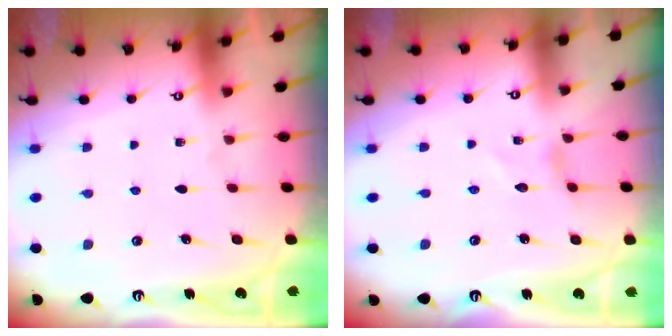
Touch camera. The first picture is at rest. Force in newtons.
{"total": 0.0}